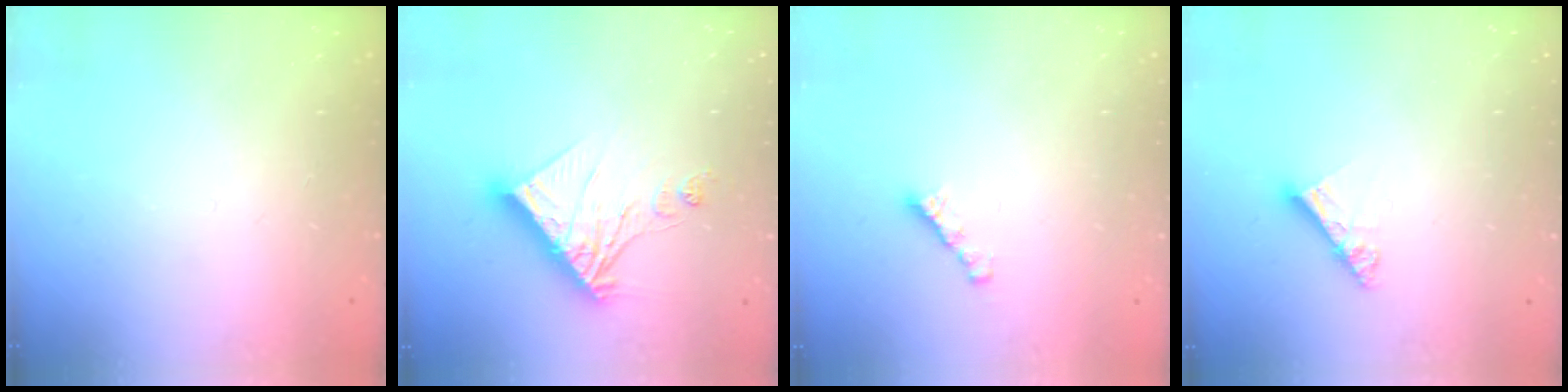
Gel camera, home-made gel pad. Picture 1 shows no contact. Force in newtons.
{"total": 12.2, "press": 12.1, "slide": 0.9}
{"total": 3.0, "press": 3.0, "slide": 0.1}
{"total": 5.2, "press": 5.2, "slide": 0.1}